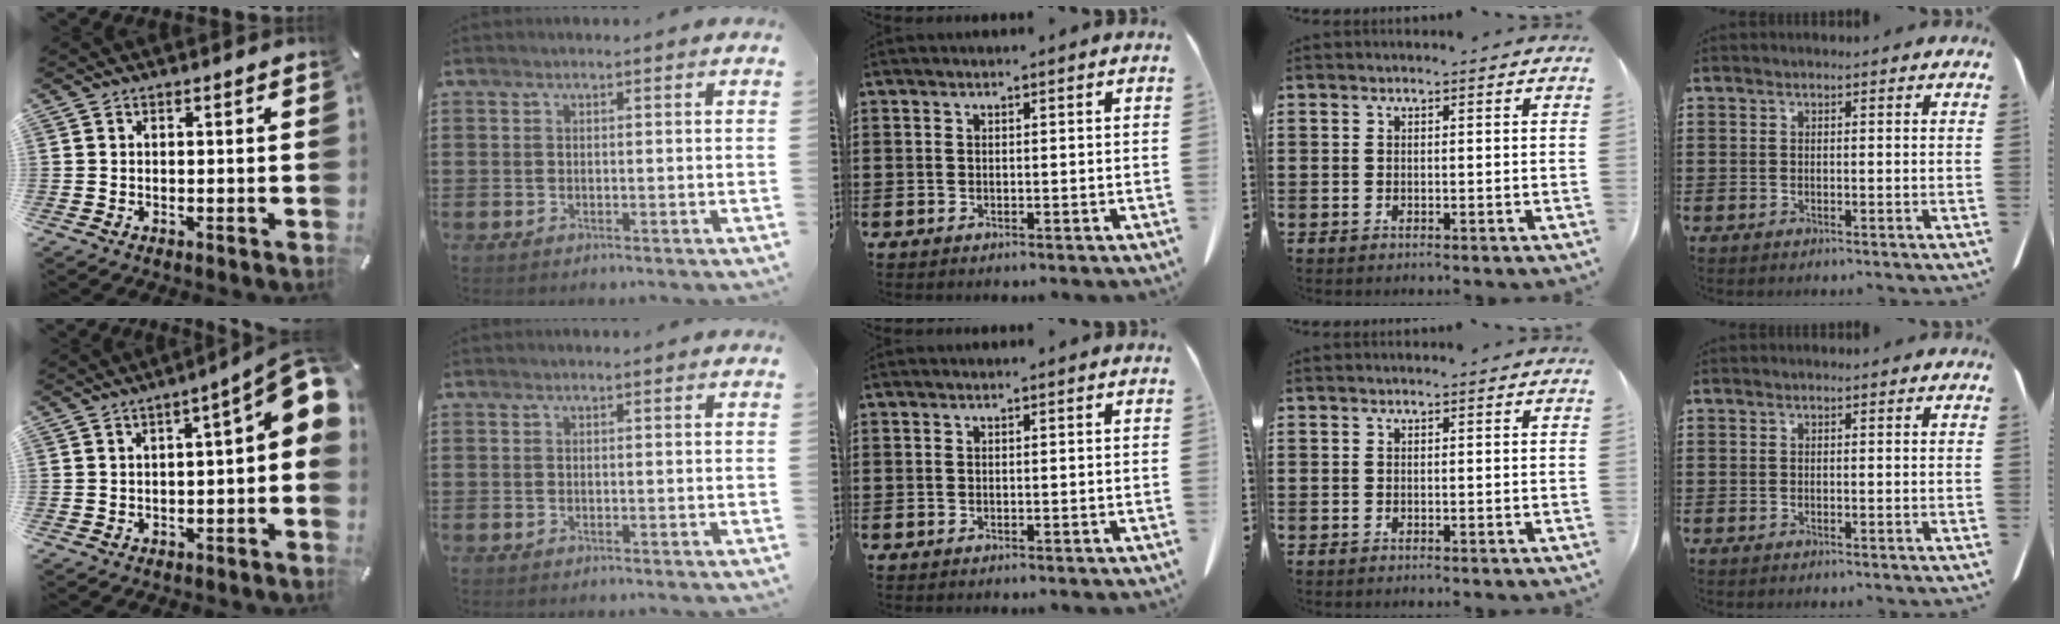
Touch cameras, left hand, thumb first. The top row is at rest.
{"thumb": {"total": 8.8, "force": [1.6, 2.7, 8.2], "torque": [-0.105, -0.024, 0.024]}}